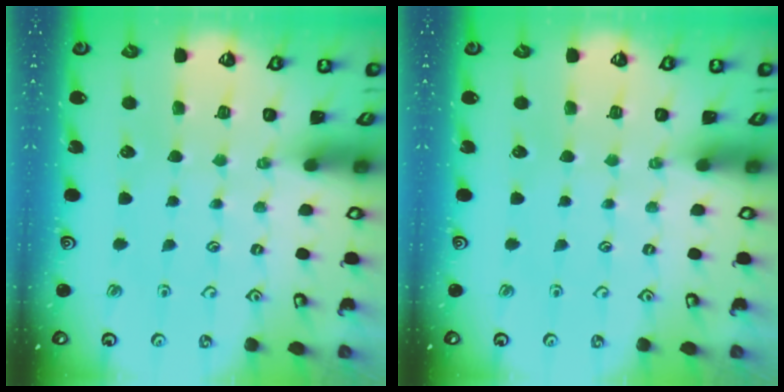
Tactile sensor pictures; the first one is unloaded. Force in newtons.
{"total": 0.0}